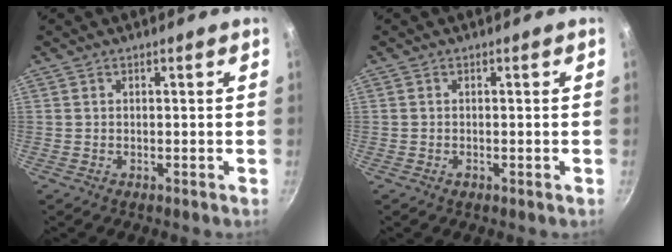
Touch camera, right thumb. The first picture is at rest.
{"total": 0.6, "force": [-0.3, 0.3, 0.5], "torque": [-0.007, 0.002, -0.007]}